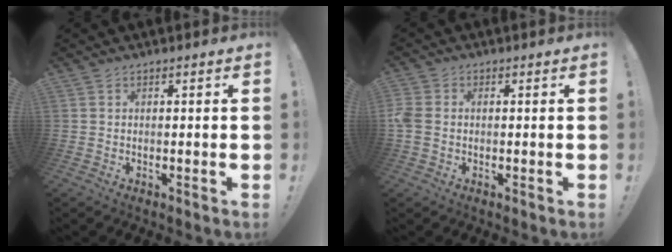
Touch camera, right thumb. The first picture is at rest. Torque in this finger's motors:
{"motor_torque": [-0.10, -0.10, 0.41, -0.08, 0.03]}